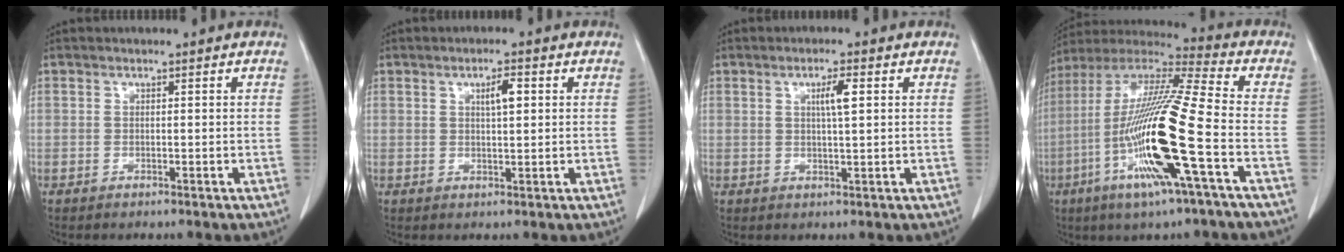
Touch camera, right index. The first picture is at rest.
{"total": 3.1, "force": [1.0, 0.6, 2.8], "torque": [-0.048, 0.001, 0.016]}
{"total": 3.3, "force": [1.1, 0.3, 3.1], "torque": [-0.054, 0.000, 0.017]}
{"total": 20.4, "force": [-5.9, 0.0, 19.5], "torque": [-0.406, -0.022, -0.123]}